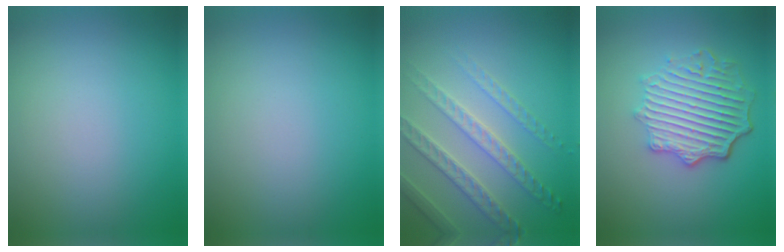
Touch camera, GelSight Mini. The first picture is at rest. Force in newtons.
{"total": 0.0}
{"total": 4.1, "press": 3.6, "slide": 2.1}
{"total": 5.9, "press": 4.6, "slide": 3.8}